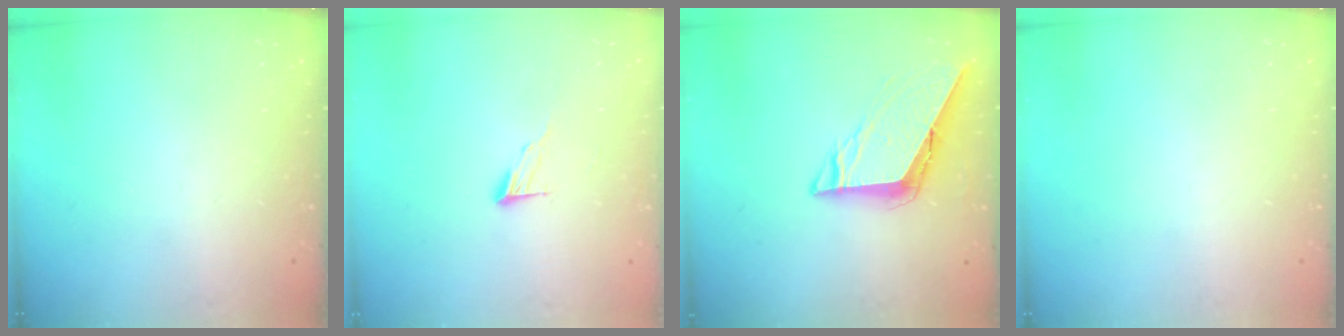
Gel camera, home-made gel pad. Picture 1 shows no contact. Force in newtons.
{"total": 6.1, "press": 6.1, "slide": 0.5}
{"total": 8.0, "press": 8.0, "slide": 0.5}
{"total": 0.0}